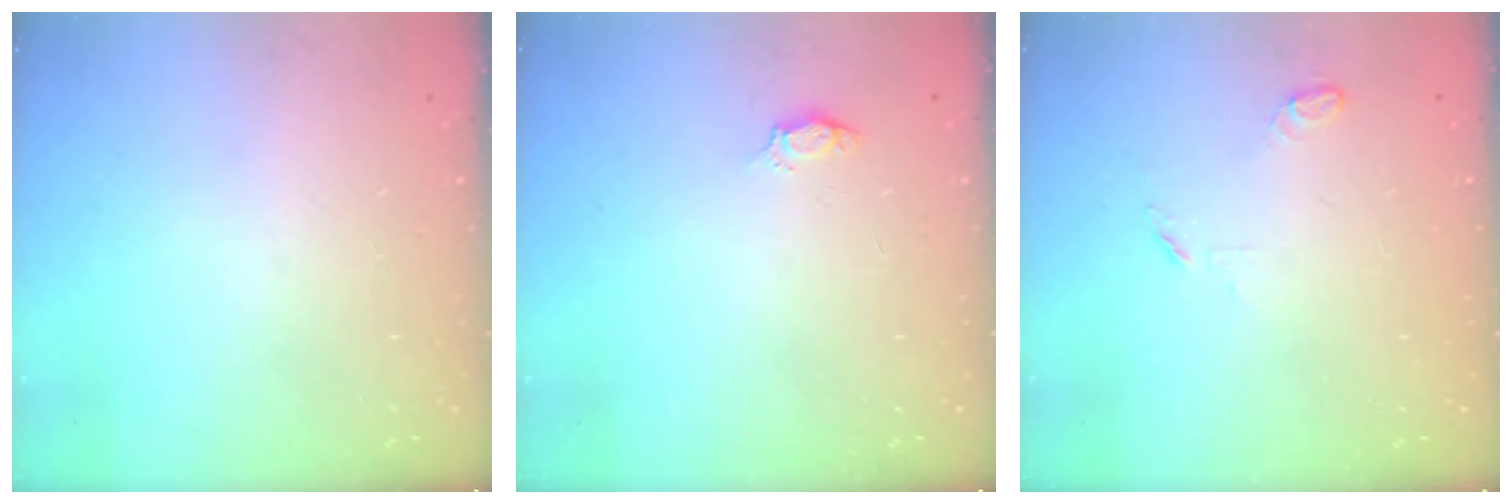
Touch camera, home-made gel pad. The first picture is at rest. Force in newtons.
{"total": 3.0, "press": 2.9, "slide": 0.4}
{"total": 3.7, "press": 3.6, "slide": 0.4}